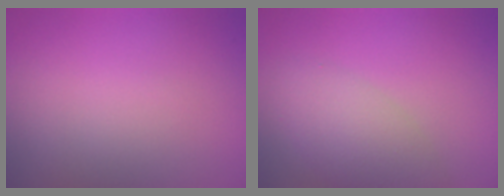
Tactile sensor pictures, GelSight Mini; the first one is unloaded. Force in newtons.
{"total": 4.2, "press": 4.2, "slide": 0.2}